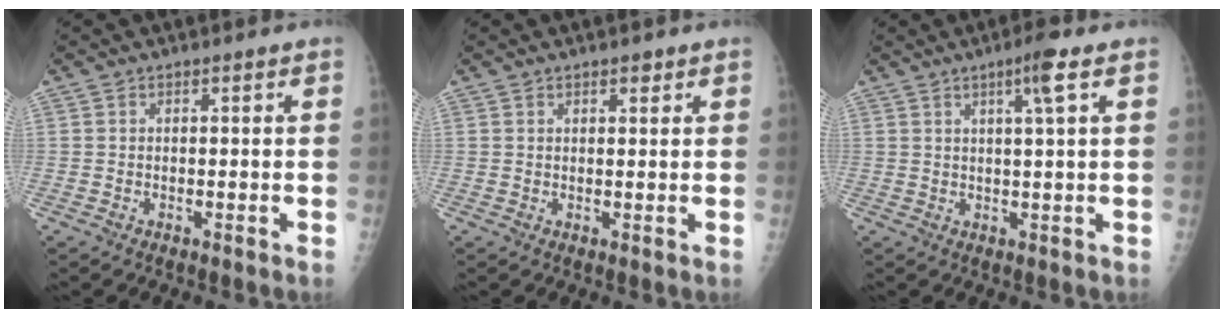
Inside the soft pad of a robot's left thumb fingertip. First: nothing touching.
{"total": 1.5, "force": [1.0, 0.7, 0.9], "torque": [-0.004, -0.004, 0.013]}
{"total": 4.6, "force": [2.1, -0.1, 4.0], "torque": [-0.068, -0.007, 0.034]}